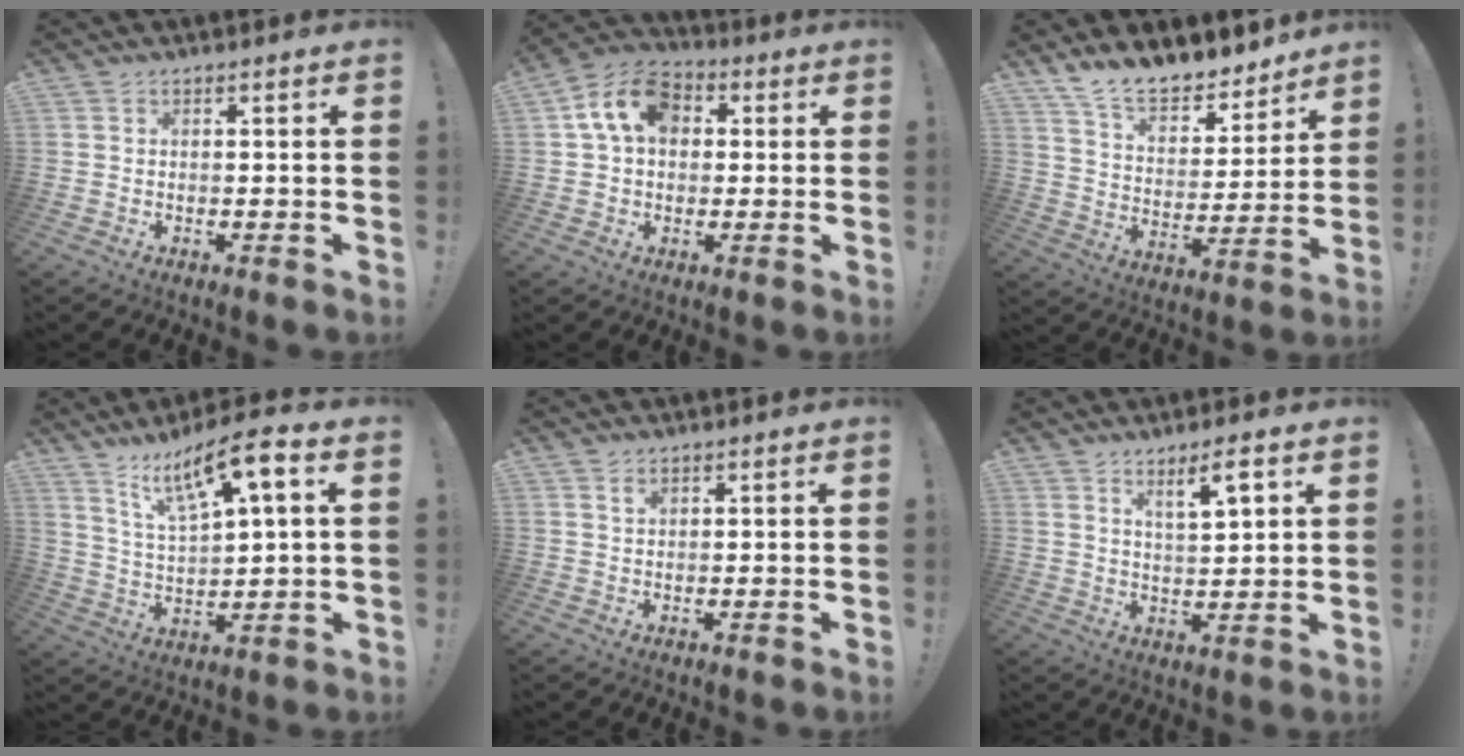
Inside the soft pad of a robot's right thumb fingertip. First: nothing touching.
{"total": 12.6, "force": [3.6, 9.0, 8.1], "torque": [-0.133, 0.010, 0.072]}
{"total": 12.9, "force": [11.4, 4.5, 3.8], "torque": [-0.075, -0.087, 0.209]}
{"total": 13.2, "force": [7.0, 3.4, 10.6], "torque": [-0.180, -0.028, 0.111]}
{"total": 1.7, "force": [1.1, 1.1, 0.8], "torque": [-0.006, -0.004, 0.018]}
{"total": 6.4, "force": [4.0, 0.9, 4.9], "torque": [-0.069, -0.025, 0.061]}